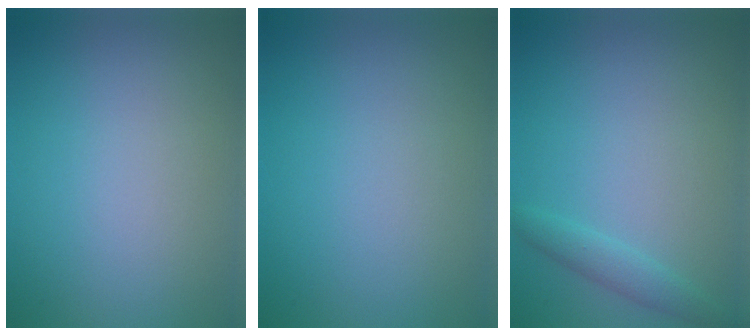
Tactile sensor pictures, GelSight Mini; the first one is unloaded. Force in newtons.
{"total": 0.0}
{"total": 1.6, "press": 1.6, "slide": 0.1}